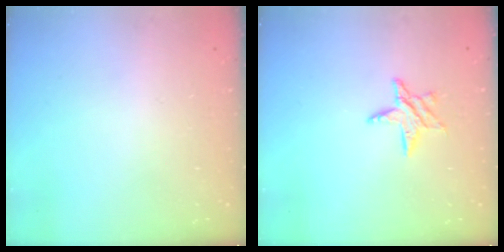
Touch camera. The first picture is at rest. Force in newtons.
{"total": 7.2, "press": 7.2, "slide": 0.7}